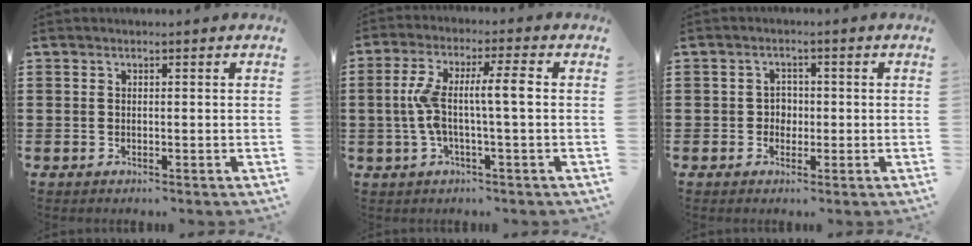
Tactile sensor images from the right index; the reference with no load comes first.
{"total": 7.6, "force": [-0.2, 0.9, 7.6], "torque": [-0.153, -0.002, -0.015]}
{"total": 2.1, "force": [-0.4, 1.9, 0.9], "torque": [-0.022, 0.007, -0.011]}